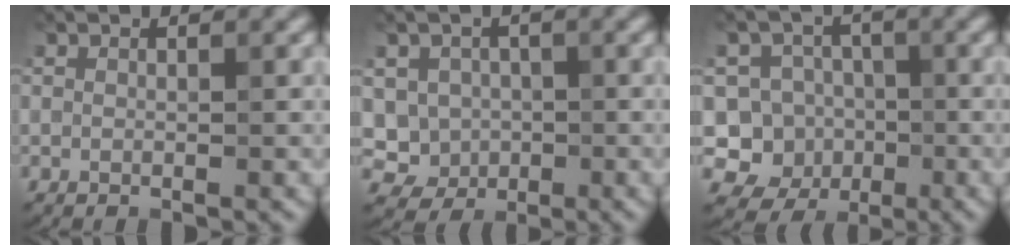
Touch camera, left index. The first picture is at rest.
{"total": 4.0, "force": [-0.2, 3.8, 1.2], "torque": [-0.010, 0.003, -0.015]}
{"total": 6.3, "force": [-1.7, 5.8, 1.7], "torque": [-0.003, 0.007, -0.053]}